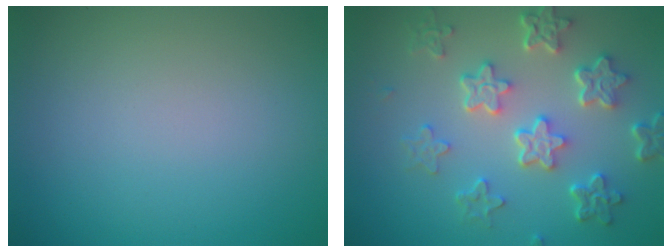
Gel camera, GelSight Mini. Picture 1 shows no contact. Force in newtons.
{"total": 6.0, "press": 4.5, "slide": 4.0}